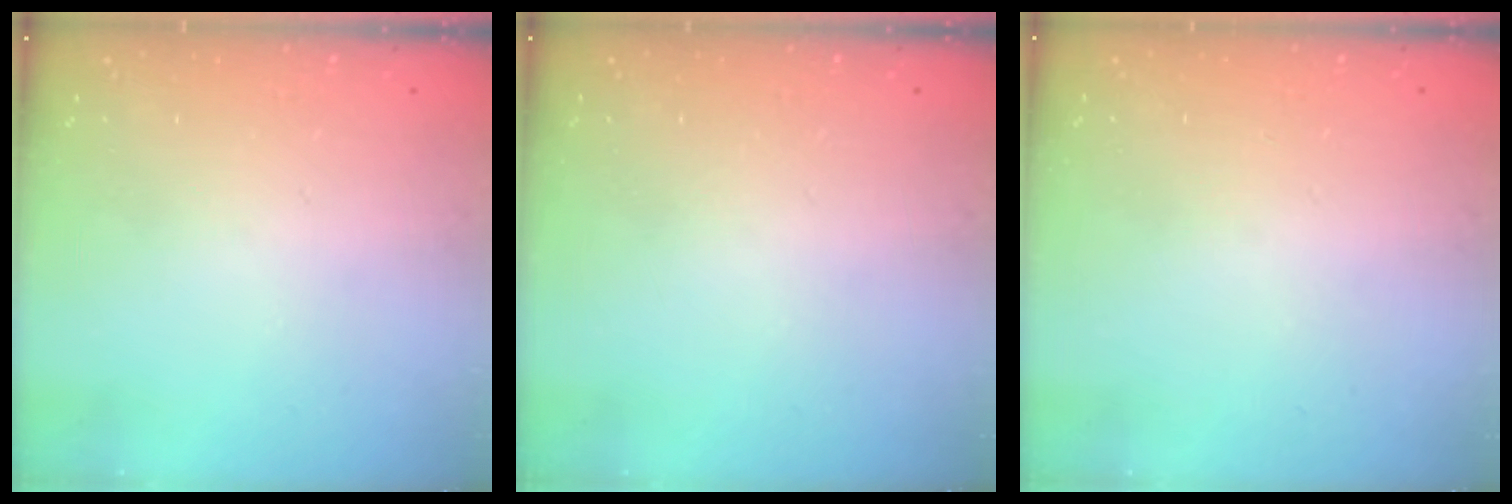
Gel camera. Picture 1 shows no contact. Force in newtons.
{"total": 0.0}
{"total": 0.8, "press": 0.5, "slide": 0.6}